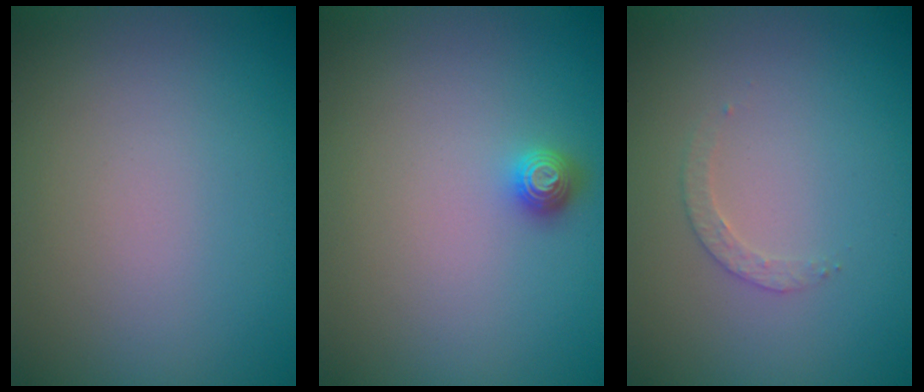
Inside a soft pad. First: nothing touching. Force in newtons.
{"total": 1.4, "press": 1.2, "slide": 0.5}
{"total": 1.2, "press": 1.2, "slide": 0.3}